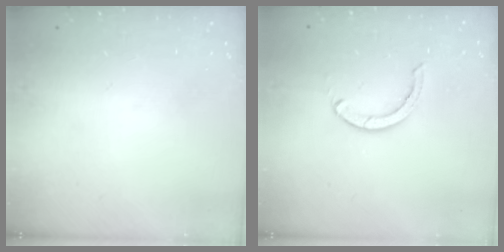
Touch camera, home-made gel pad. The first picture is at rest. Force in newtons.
{"total": 2.9, "press": 2.9, "slide": 0.1}